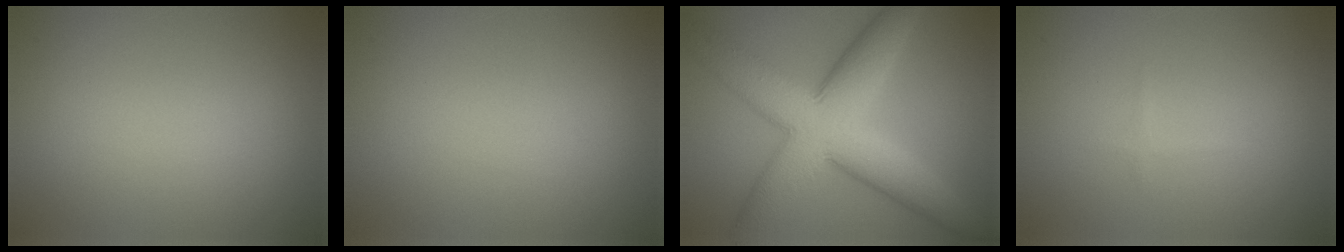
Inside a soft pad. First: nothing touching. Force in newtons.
{"total": 0.0}
{"total": 10.2, "press": 10.2, "slide": 0.6}
{"total": 0.5, "press": 0.5, "slide": 0.0}